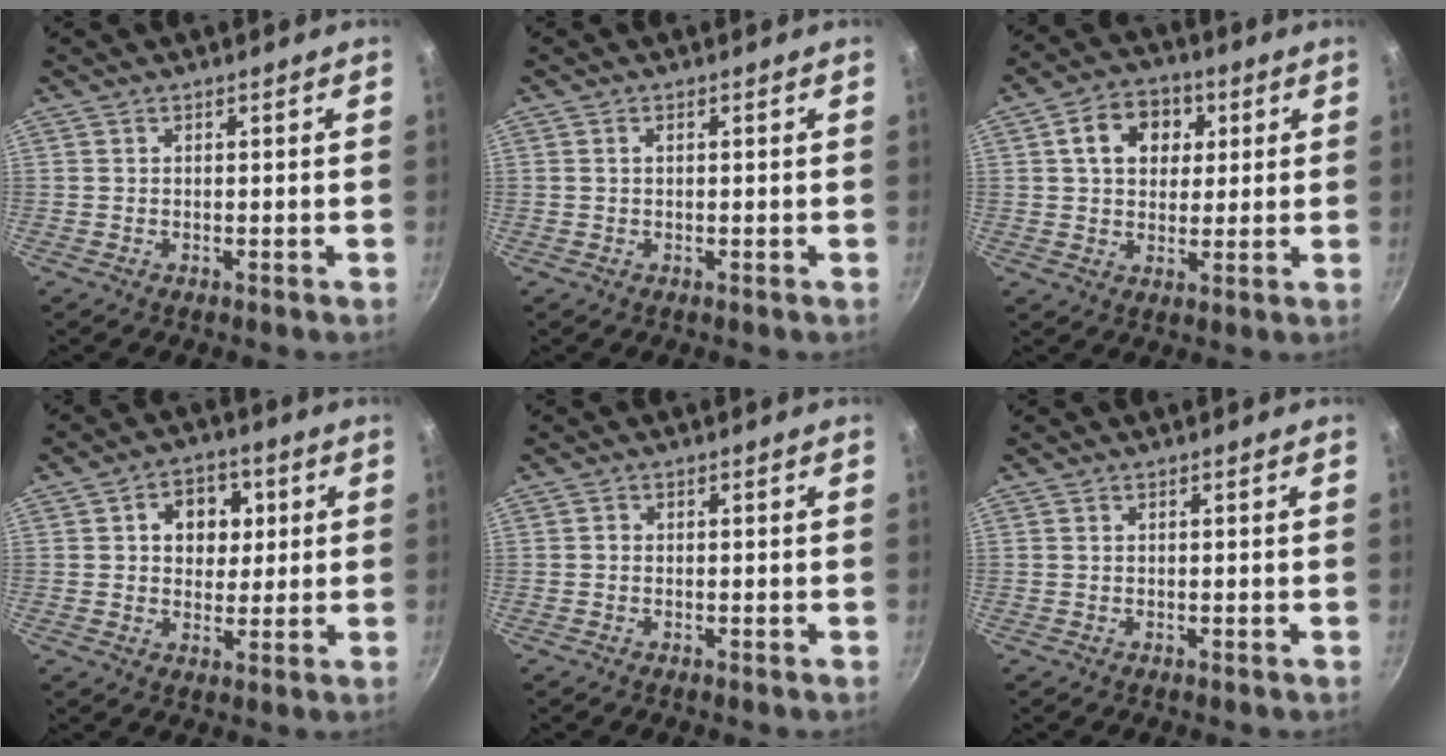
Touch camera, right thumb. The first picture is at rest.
{"total": 0.8, "force": [0.2, 0.4, 0.6], "torque": [-0.012, 0.003, 0.002]}
{"total": 10.1, "force": [3.0, 7.7, 5.8], "torque": [-0.067, 0.006, 0.037]}
{"total": 8.5, "force": [2.1, 6.8, 4.8], "torque": [-0.029, 0.000, 0.023]}
{"total": 0.5, "force": [-0.2, 0.5, 0.1], "torque": [0.001, 0.002, -0.006]}
{"total": 0.0}